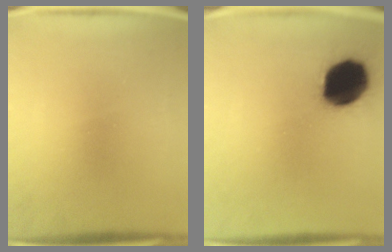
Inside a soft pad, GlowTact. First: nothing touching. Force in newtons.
{"total": 17.9}